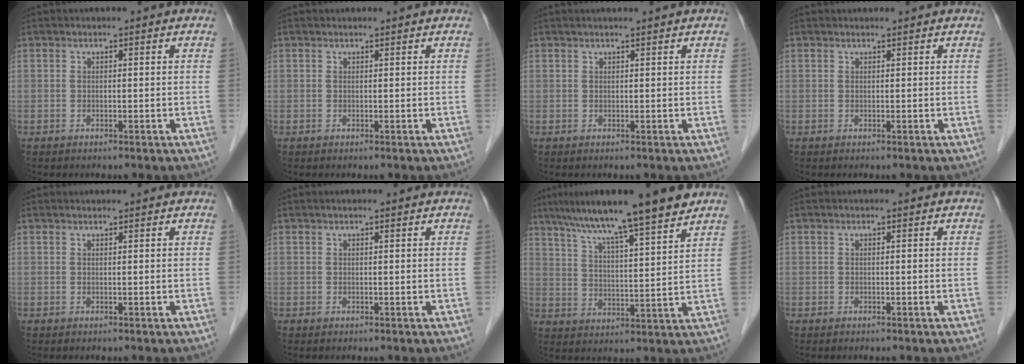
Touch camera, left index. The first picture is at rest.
{"total": 0.5, "force": [0.5, 0.0, 0.1], "torque": [-0.003, 0.008, 0.010]}
{"total": 2.1, "force": [1.7, -0.3, 1.1], "torque": [-0.012, 0.017, 0.030]}
{"total": 0.9, "force": [0.9, 0.0, 0.1], "torque": [-0.007, 0.011, 0.015]}
{"total": 1.1, "force": [1.1, 0.0, 0.2], "torque": [-0.007, 0.012, 0.019]}
{"total": 1.6, "force": [1.3, 0.1, 0.9], "torque": [-0.010, 0.020, 0.020]}
{"total": 14.9, "force": [11.5, 0.1, 9.5], "torque": [-0.152, 0.018, 0.180]}
{"total": 0.0}